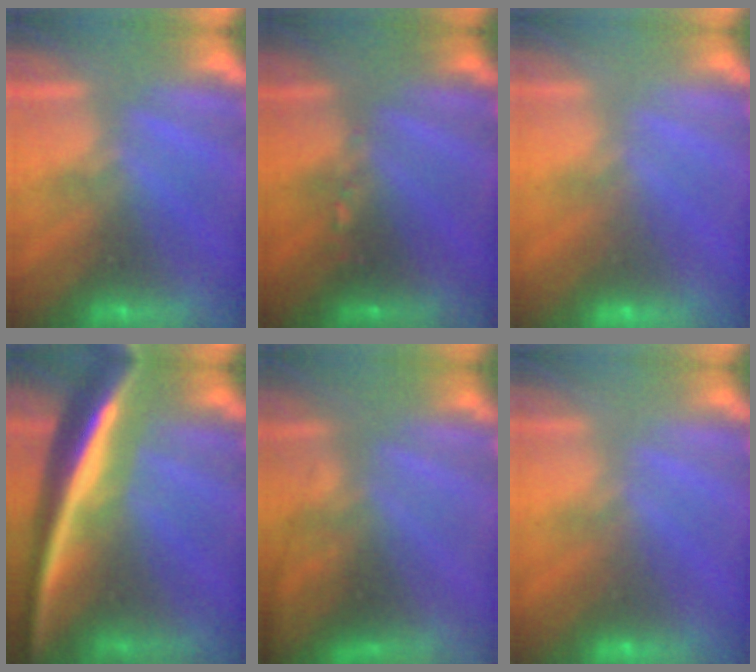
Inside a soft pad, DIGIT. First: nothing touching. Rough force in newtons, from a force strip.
{"total": 2.4}
{"total": 5.1}
{"total": 6.7}
{"total": 3.4}
{"total": 5.1}